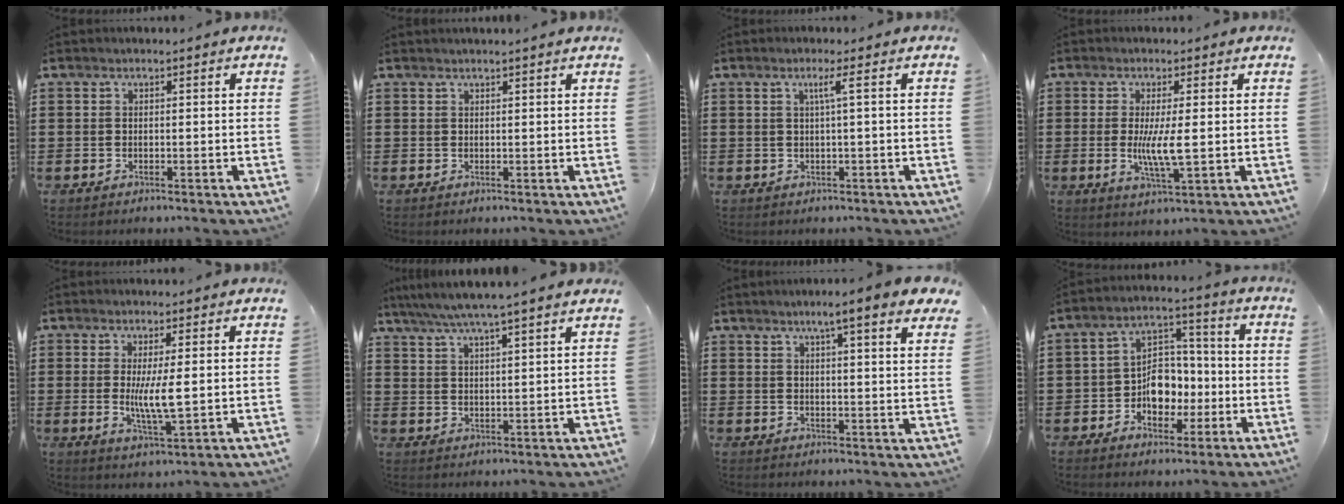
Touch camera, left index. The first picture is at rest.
{"total": 0.8, "force": [0.7, -0.1, 0.2], "torque": [-0.004, -0.002, 0.015]}
{"total": 2.2, "force": [0.6, -0.4, 2.1], "torque": [-0.041, 0.000, 0.006]}
{"total": 5.8, "force": [-0.1, 0.8, 5.8], "torque": [-0.108, -0.007, -0.005]}
{"total": 5.8, "force": [0.3, 1.0, 5.7], "torque": [-0.112, -0.005, 0.001]}
{"total": 4.9, "force": [4.4, -0.3, 2.1], "torque": [-0.056, -0.019, 0.075]}
{"total": 5.2, "force": [4.0, -0.4, 3.3], "torque": [-0.070, -0.015, 0.063]}
{"total": 7.2, "force": [-2.0, 5.7, 3.9], "torque": [-0.061, 0.015, -0.036]}